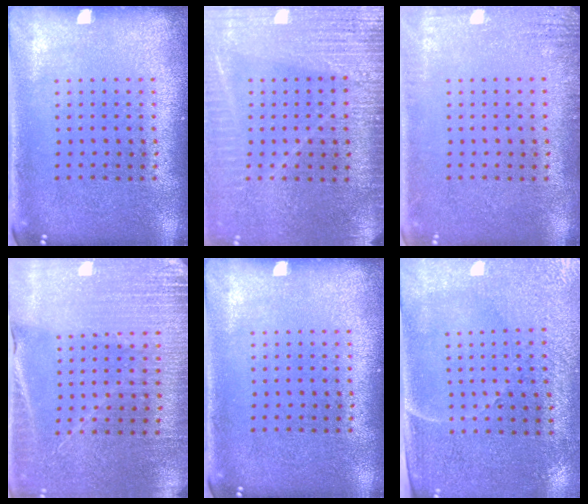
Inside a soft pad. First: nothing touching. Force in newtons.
{"total": 3.7, "press": 3.4, "slide": 1.5}
{"total": 1.7, "press": 1.7, "slide": 0.2}
{"total": 3.1, "press": 3.1, "slide": 0.4}
{"total": 0.0}
{"total": 3.3, "press": 3.0, "slide": 1.3}